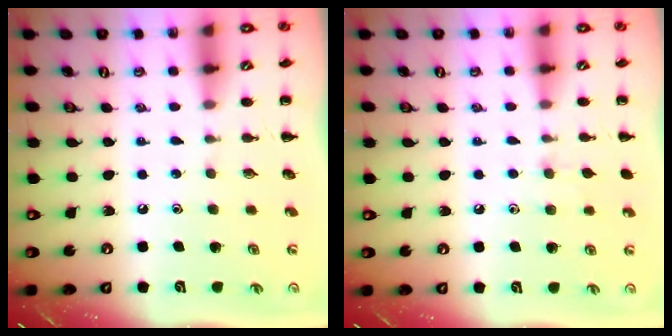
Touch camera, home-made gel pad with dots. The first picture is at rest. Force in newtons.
{"total": 4.7, "press": 4.4, "slide": 1.7}